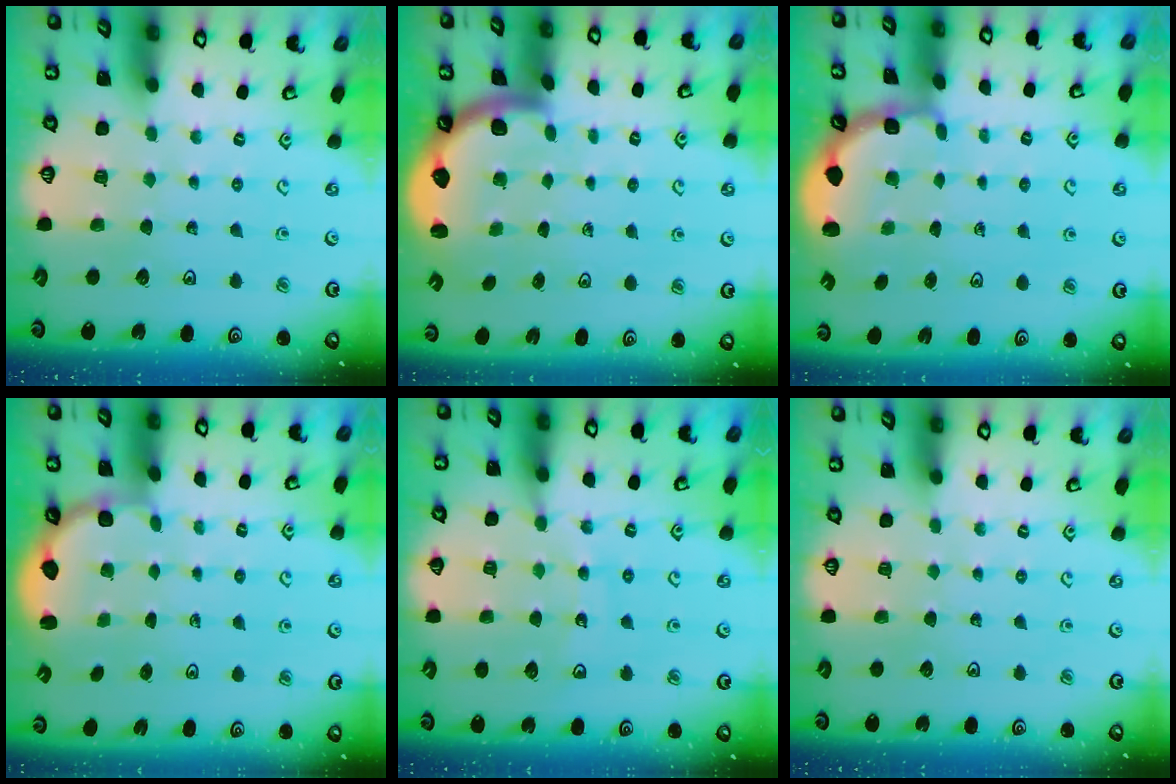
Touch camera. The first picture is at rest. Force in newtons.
{"total": 2.3, "press": 2.3, "slide": 0.4}
{"total": 2.3, "press": 1.7, "slide": 1.6}
{"total": 2.9, "press": 2.6, "slide": 1.2}
{"total": 11.7, "press": 11.2, "slide": 3.5}
{"total": 0.0}